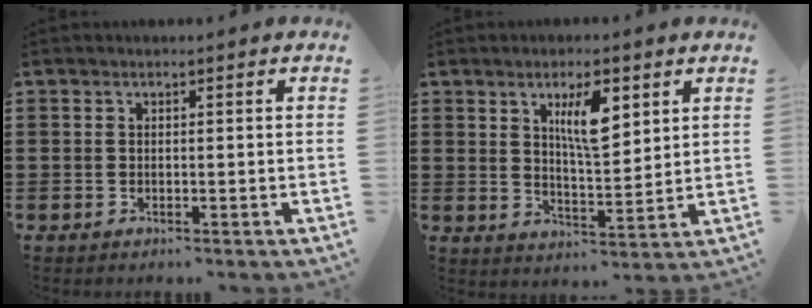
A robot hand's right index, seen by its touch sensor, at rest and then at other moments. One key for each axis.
{"total": 6.9, "fx": 3.1, "fy": 2.4, "fz": 5.7, "tx": -0.105, "ty": 0.001, "tz": 0.049}